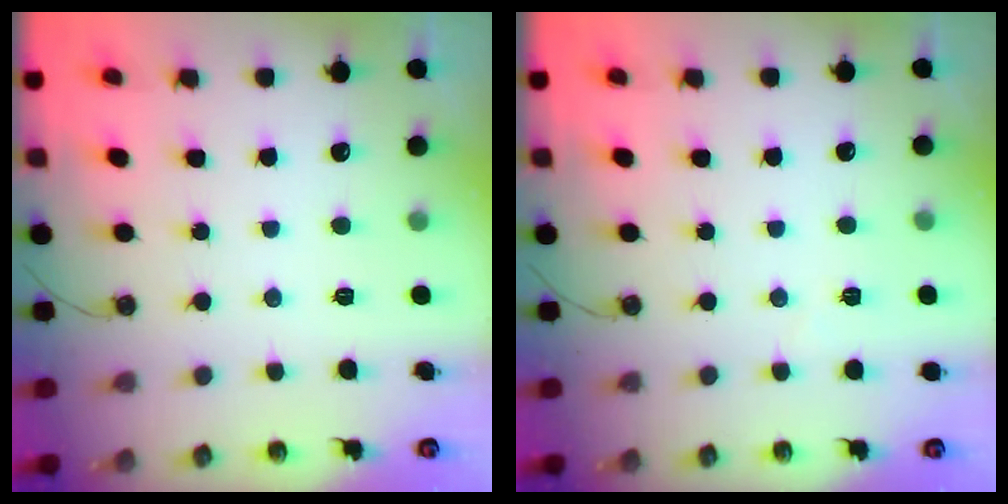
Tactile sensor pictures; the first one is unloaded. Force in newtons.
{"total": 1.6, "press": 1.4, "slide": 0.6}